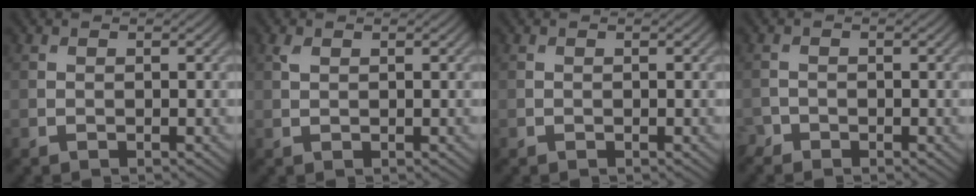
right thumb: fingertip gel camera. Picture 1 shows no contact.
{"total": 1.0, "force": [0.5, 0.5, 0.6], "torque": [-0.019, 0.001, 0.012]}
{"total": 0.0}
{"total": 1.2, "force": [-1.1, 0.5, 0.0], "torque": [-0.001, -0.001, -0.027]}